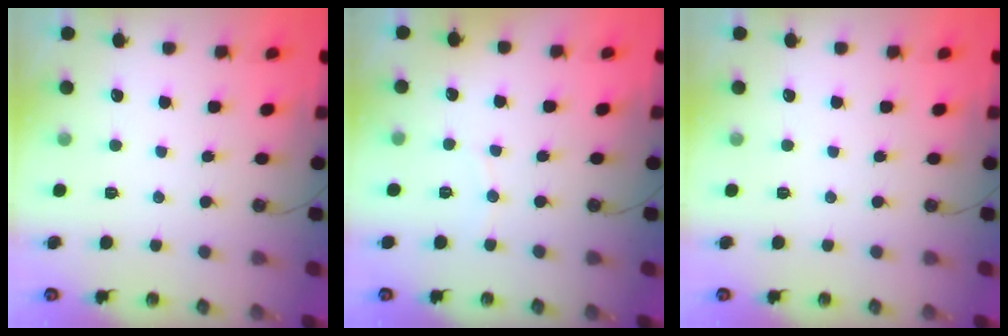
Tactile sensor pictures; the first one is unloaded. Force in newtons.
{"total": 3.5, "press": 3.5, "slide": 0.4}
{"total": 0.0}